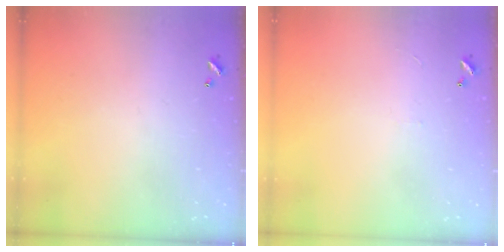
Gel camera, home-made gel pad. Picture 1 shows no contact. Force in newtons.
{"total": 1.3, "press": 1.3, "slide": 0.4}